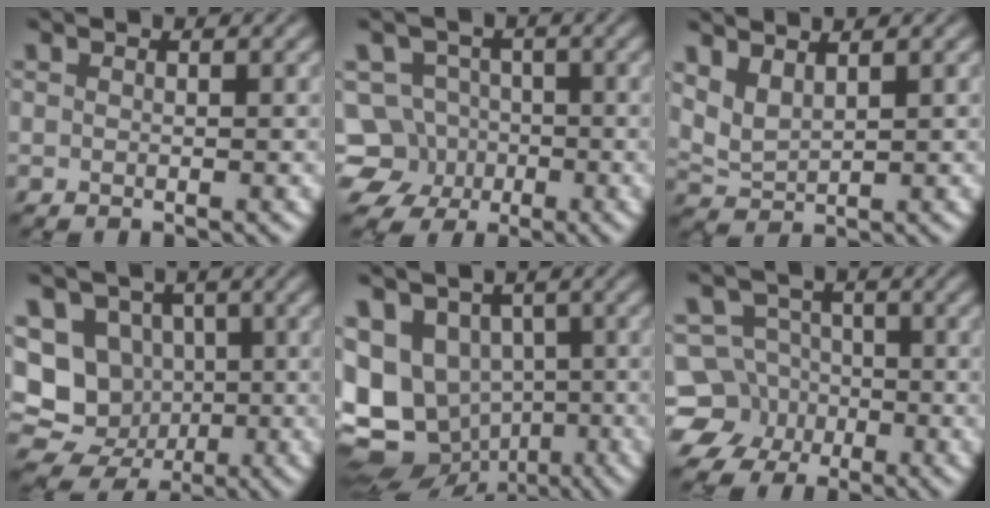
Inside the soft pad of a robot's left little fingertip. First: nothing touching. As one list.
[{"total": 7.2, "force": [-3.1, 6.2, 1.9], "torque": [-0.016, -0.002, -0.074]}, {"total": 2.3, "force": [1.7, 0.7, 1.4], "torque": [-0.037, -0.002, 0.041]}, {"total": 8.9, "force": [-0.5, 8.1, 3.8], "torque": [-0.053, 0.009, -0.036]}, {"total": 12.7, "force": [-1.2, 10.6, 6.8], "torque": [-0.128, -0.021, -0.015]}, {"total": 8.4, "force": [-3.8, 7.4, 1.4], "torque": [-0.023, -0.004, -0.088]}]